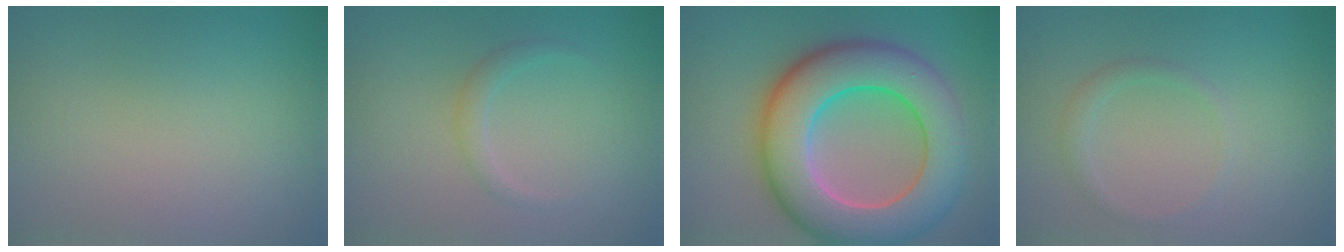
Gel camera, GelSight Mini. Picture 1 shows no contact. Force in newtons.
{"total": 1.2, "press": 1.2, "slide": 0.0}
{"total": 11.8, "press": 11.8, "slide": 0.8}
{"total": 1.2, "press": 1.1, "slide": 0.1}